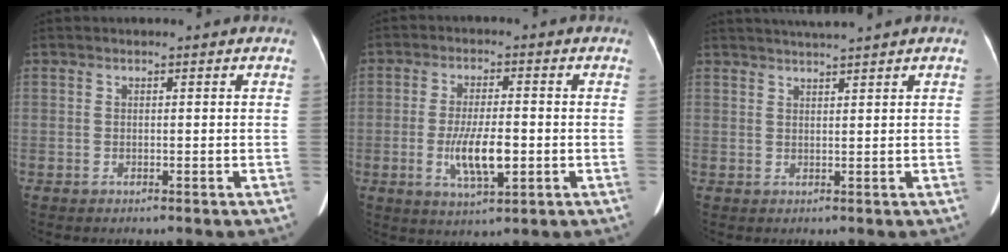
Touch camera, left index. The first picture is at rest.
{"total": 7.8, "force": [-1.7, 2.1, 7.3], "torque": [-0.140, -0.007, -0.027]}
{"total": 3.7, "force": [3.3, -1.1, 1.3], "torque": [-0.016, 0.015, 0.056]}